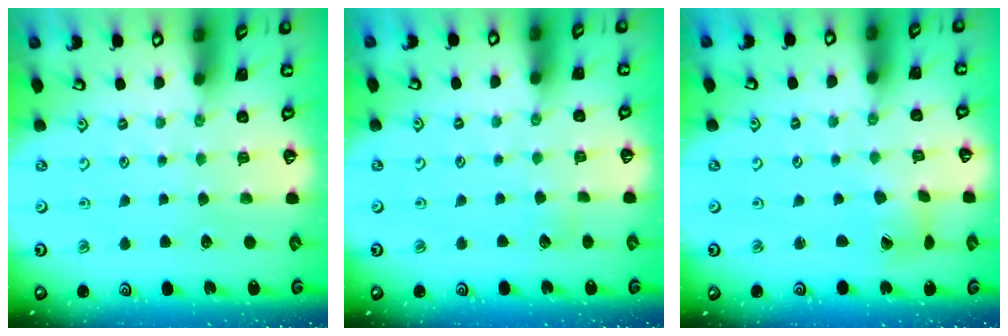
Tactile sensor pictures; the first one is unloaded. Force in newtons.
{"total": 2.9, "press": 2.9, "slide": 0.4}
{"total": 3.0, "press": 2.9, "slide": 0.5}